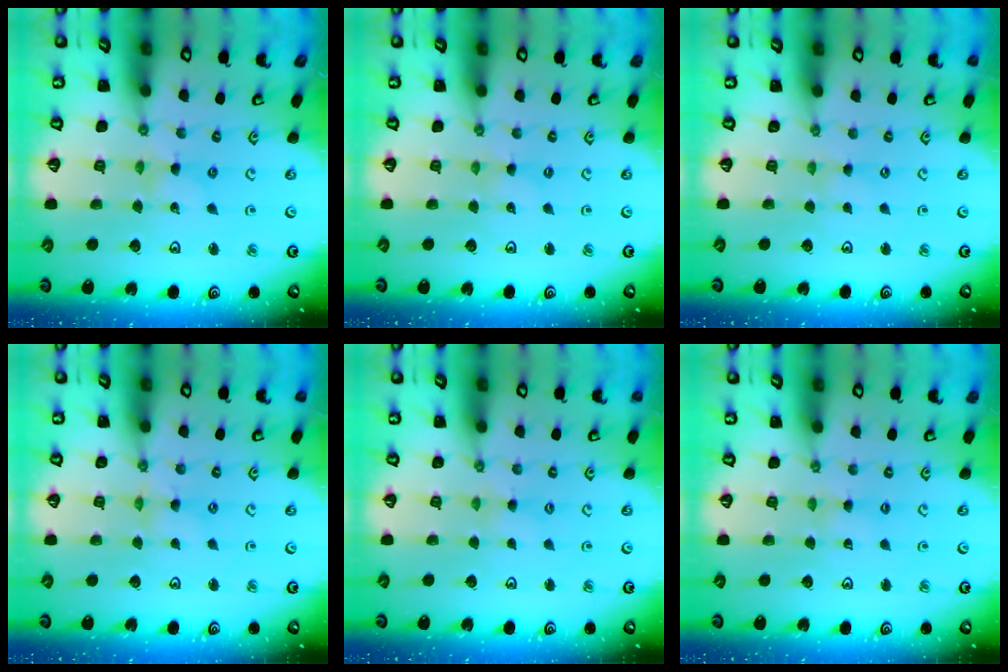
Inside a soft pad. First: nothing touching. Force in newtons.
{"total": 0.0}
{"total": 0.0}
{"total": 1.0, "press": 1.0, "slide": 0.2}
{"total": 1.6, "press": 1.5, "slide": 0.3}
{"total": 1.5, "press": 1.5, "slide": 0.3}